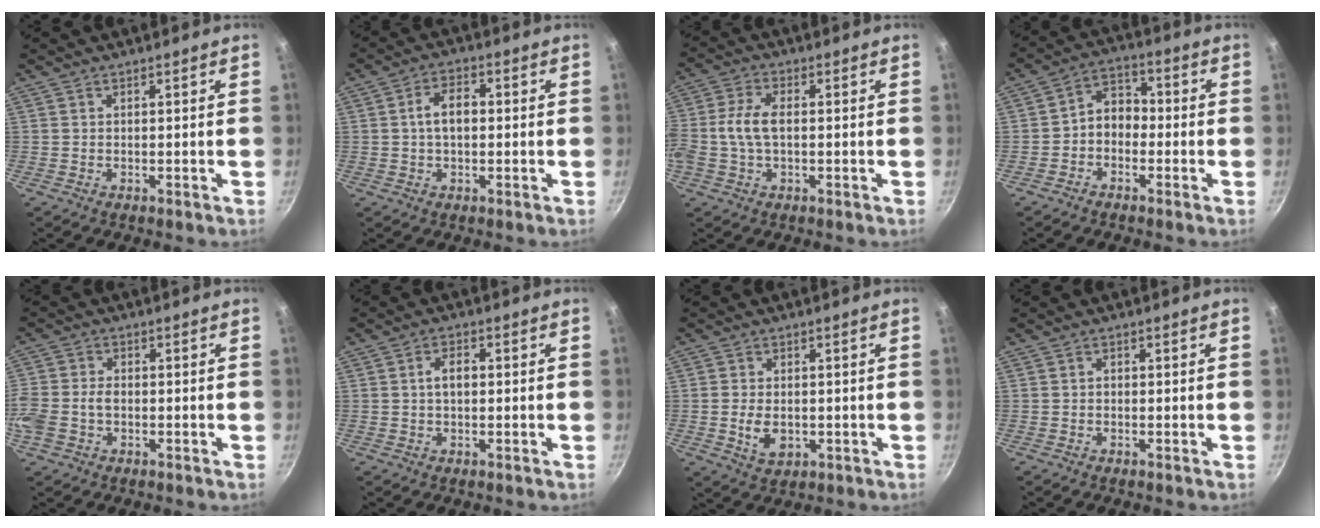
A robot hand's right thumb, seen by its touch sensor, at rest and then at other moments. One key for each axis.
{"total": 5.7, "fx": 0.2, "fy": 3.5, "fz": 4.5, "tx": -0.065, "ty": 0.017, "tz": -0.002}
{"total": 7.2, "fx": -0.4, "fy": 4.1, "fz": 6.0, "tx": -0.126, "ty": 0.017, "tz": -0.018}
{"total": 6.0, "fx": -1.7, "fy": 4.6, "fz": 3.4, "tx": -0.030, "ty": 0.033, "tz": -0.042}
{"total": 8.2, "fx": -1.9, "fy": 5.9, "fz": 5.3, "tx": -0.121, "ty": 0.015, "tz": -0.048}
{"total": 3.3, "fx": 0.1, "fy": 2.0, "fz": 2.6, "tx": -0.037, "ty": 0.013, "tz": -0.001}
{"total": 5.7, "fx": -0.9, "fy": 3.8, "fz": 4.1, "tx": -0.067, "ty": -0.001, "tz": -0.009}
{"total": 0.7, "fx": -0.3, "fy": 0.5, "fz": 0.3, "tx": -0.004, "ty": 0.003, "tz": -0.005}